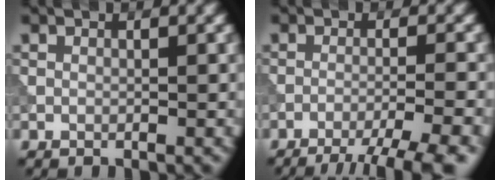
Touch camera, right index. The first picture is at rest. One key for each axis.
{"total": 7.4, "fx": -5.6, "fy": 1.3, "fz": 4.6, "tx": -0.064, "ty": -0.008, "tz": -0.077}